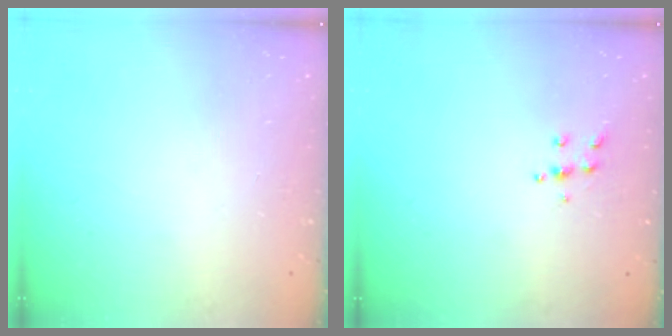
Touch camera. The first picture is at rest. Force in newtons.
{"total": 5.3, "press": 5.2, "slide": 0.5}